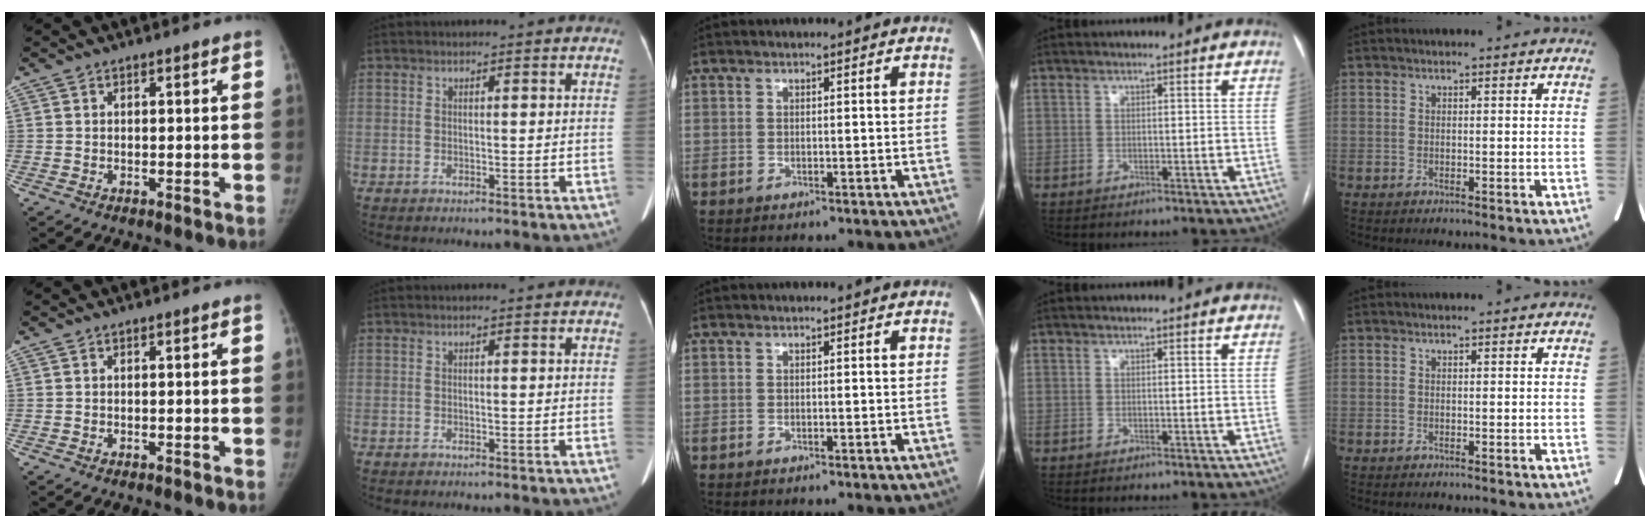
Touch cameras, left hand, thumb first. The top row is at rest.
{}